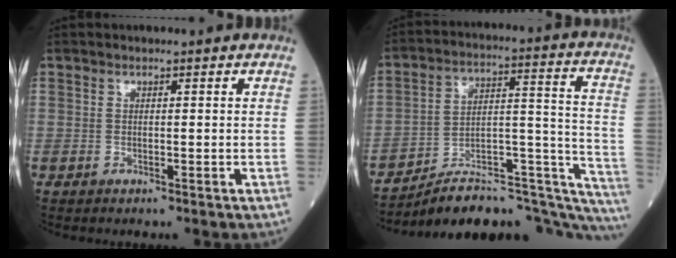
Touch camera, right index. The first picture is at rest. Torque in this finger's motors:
{"motor_torque": [0.32, -1.82, 0.17, 0.08]}